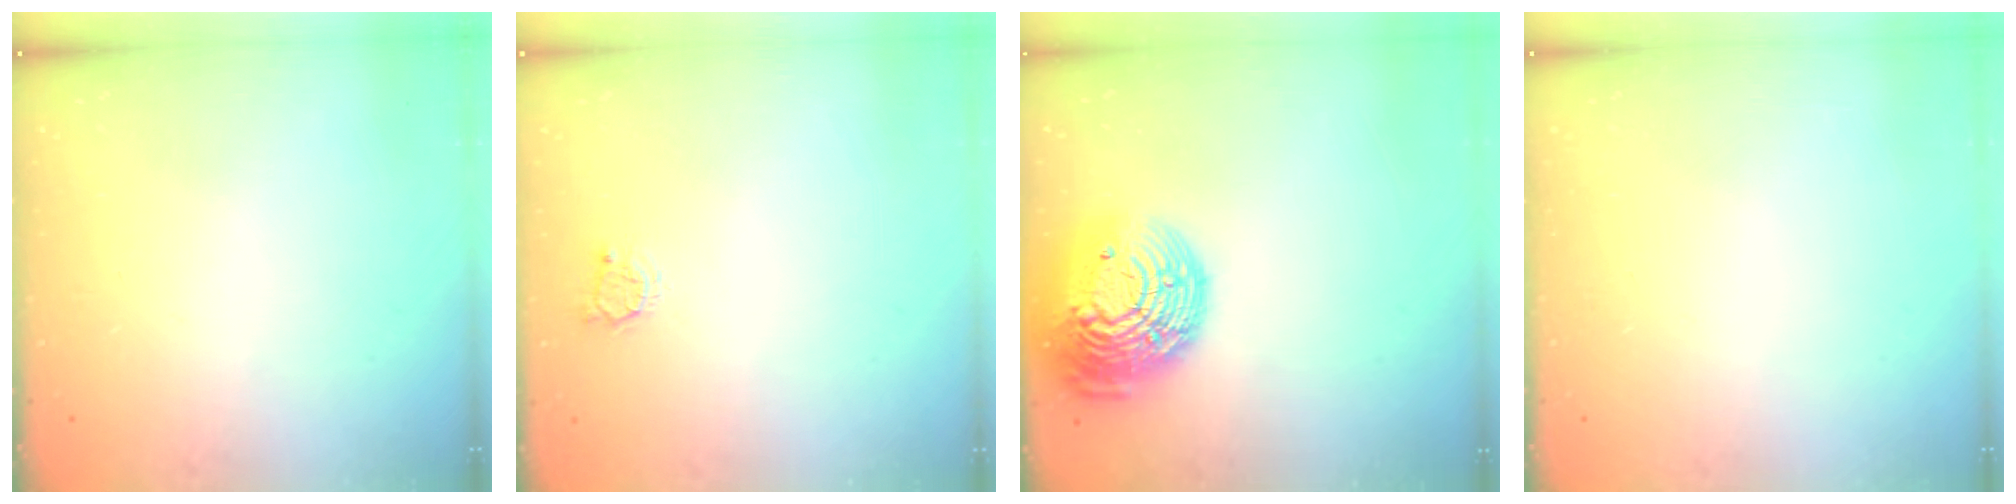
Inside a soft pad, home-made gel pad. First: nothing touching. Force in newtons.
{"total": 3.0, "press": 3.0, "slide": 0.4}
{"total": 22.1, "press": 22.0, "slide": 1.7}
{"total": 0.0}